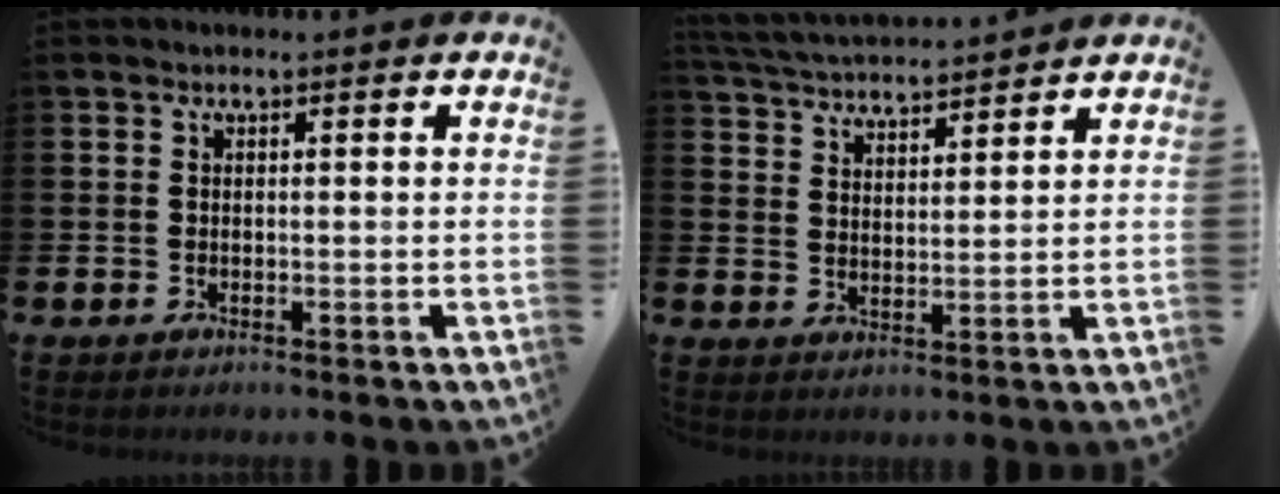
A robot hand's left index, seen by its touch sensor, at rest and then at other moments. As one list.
[{"total": 4.4, "force": [4.4, 0.2, 0.1], "torque": [-0.024, -0.030, 0.079]}]